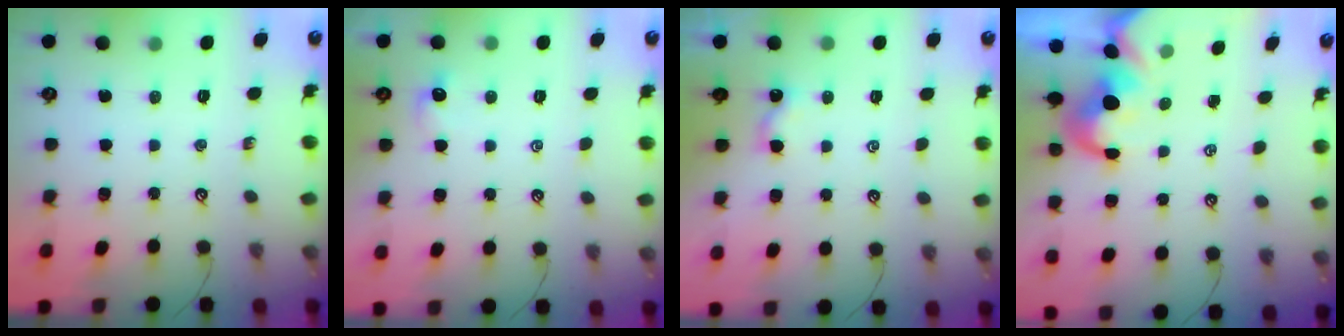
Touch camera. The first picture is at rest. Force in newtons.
{"total": 0.9, "press": 0.8, "slide": 0.4}
{"total": 2.0, "press": 2.0, "slide": 0.2}
{"total": 2.9, "press": 2.7, "slide": 1.1}